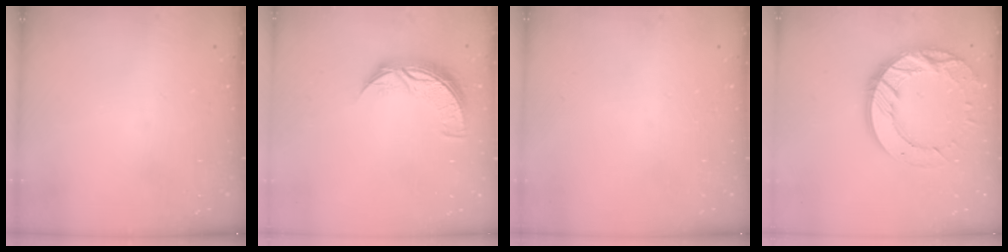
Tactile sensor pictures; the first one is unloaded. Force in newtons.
{"total": 8.2, "press": 8.2, "slide": 0.0}
{"total": 0.0}
{"total": 17.3, "press": 17.2, "slide": 1.8}